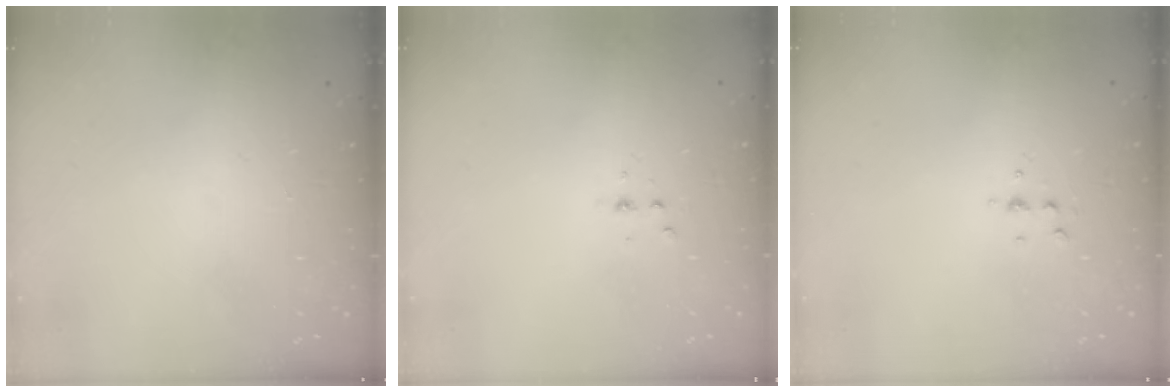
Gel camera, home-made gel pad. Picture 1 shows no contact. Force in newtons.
{"total": 2.3, "press": 2.3, "slide": 0.3}
{"total": 4.1, "press": 4.0, "slide": 0.9}